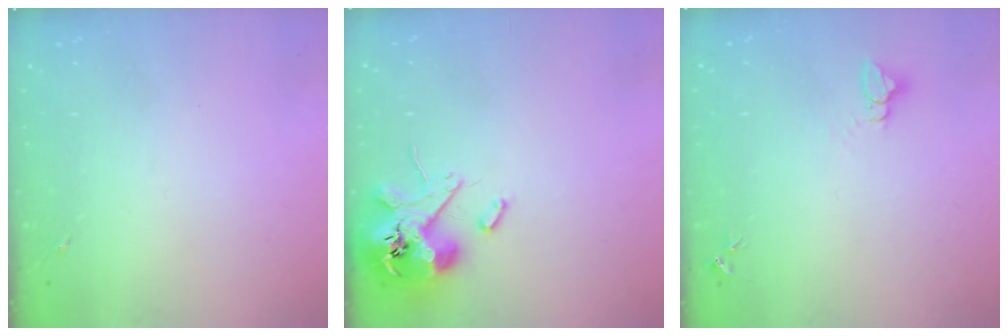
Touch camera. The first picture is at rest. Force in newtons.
{"total": 12.3, "press": 12.2, "slide": 1.9}
{"total": 2.7, "press": 2.7, "slide": 0.1}